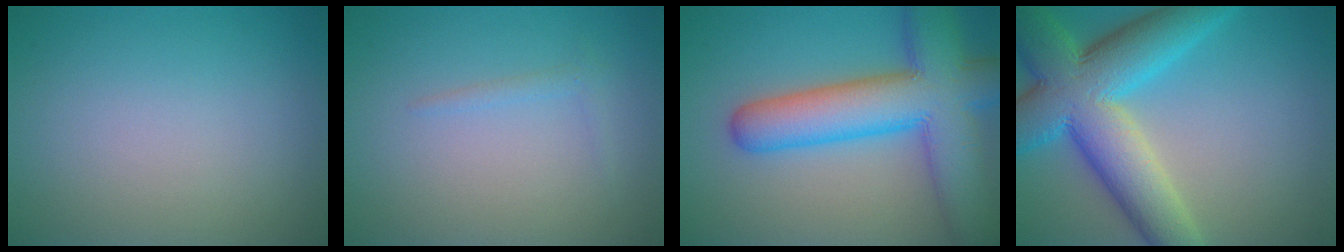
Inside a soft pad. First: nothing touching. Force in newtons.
{"total": 0.9, "press": 0.9, "slide": 0.0}
{"total": 11.0, "press": 11.0, "slide": 0.6}
{"total": 11.6, "press": 11.6, "slide": 0.3}